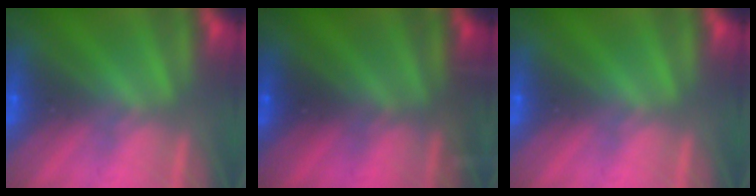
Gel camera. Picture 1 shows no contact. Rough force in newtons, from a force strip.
{"total": 3.3}
{"total": 0.0}